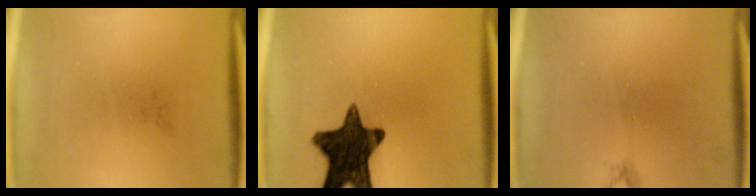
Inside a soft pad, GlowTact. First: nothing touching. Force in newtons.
{"total": 15.2}
{"total": 0.6}